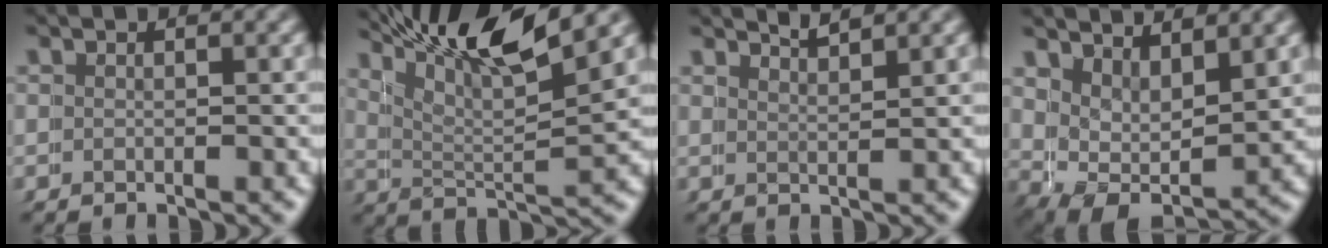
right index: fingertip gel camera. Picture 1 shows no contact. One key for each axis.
{"total": 9.2, "fx": 6.9, "fy": 2.3, "fz": 5.7, "tx": -0.099, "ty": 0.006, "tz": 0.110}
{"total": 2.6, "fx": 2.4, "fy": -1.0, "fz": 0.5, "tx": -0.006, "ty": -0.001, "tz": 0.043}
{"total": 4.1, "fx": 1.2, "fy": 3.1, "fz": 2.3, "tx": -0.055, "ty": -0.031, "tz": 0.033}